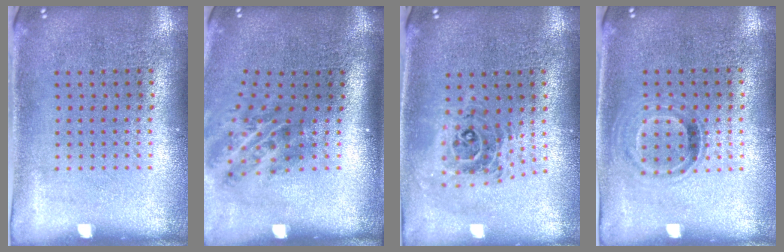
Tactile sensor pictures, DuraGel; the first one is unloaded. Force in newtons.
{"total": 1.9, "press": 1.2, "slide": 1.5}
{"total": 0.9, "press": 0.9, "slide": 0.1}
{"total": 1.0, "press": 0.8, "slide": 0.5}